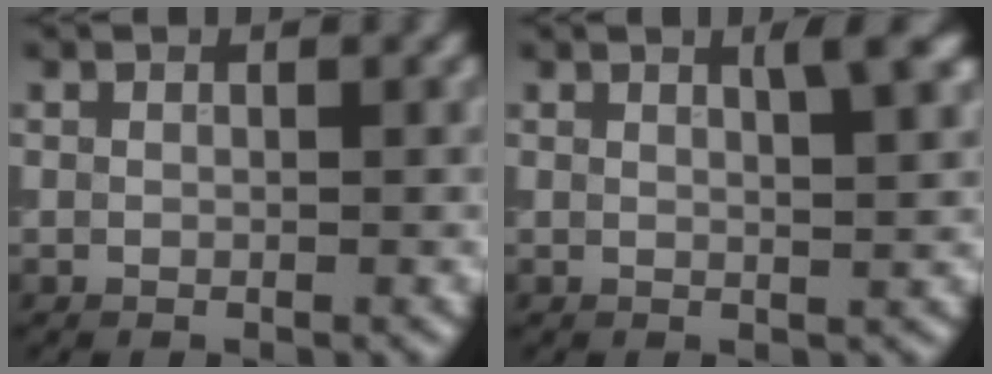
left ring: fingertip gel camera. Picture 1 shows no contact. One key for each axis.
{"total": 2.6, "fx": 1.3, "fy": 0.5, "fz": 2.2, "tx": -0.019, "ty": 0.002, "tz": 0.017}